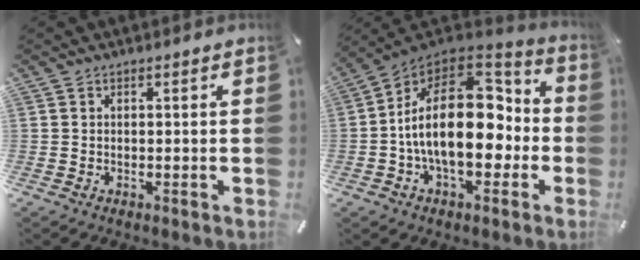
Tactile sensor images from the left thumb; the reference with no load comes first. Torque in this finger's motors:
{"motor_torque": [2.48, 2.52, 2.10, 0.67, 0.45]}